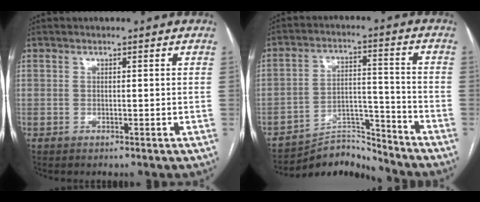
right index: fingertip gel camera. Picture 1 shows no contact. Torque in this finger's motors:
{"motor_torque": [-1.31, -0.03, -0.86, -0.18]}